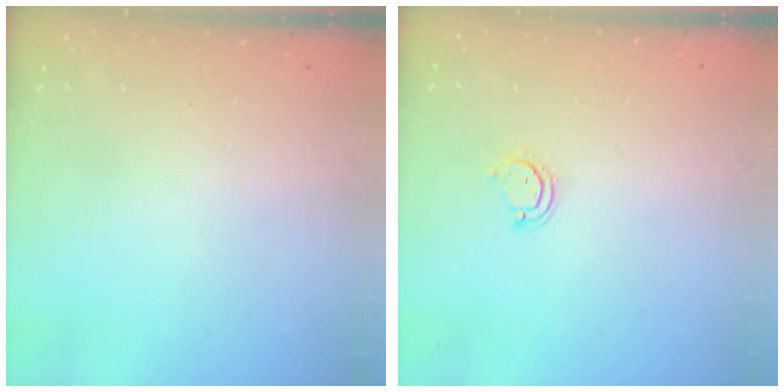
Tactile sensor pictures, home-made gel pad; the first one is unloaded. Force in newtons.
{"total": 3.1, "press": 3.1, "slide": 0.4}